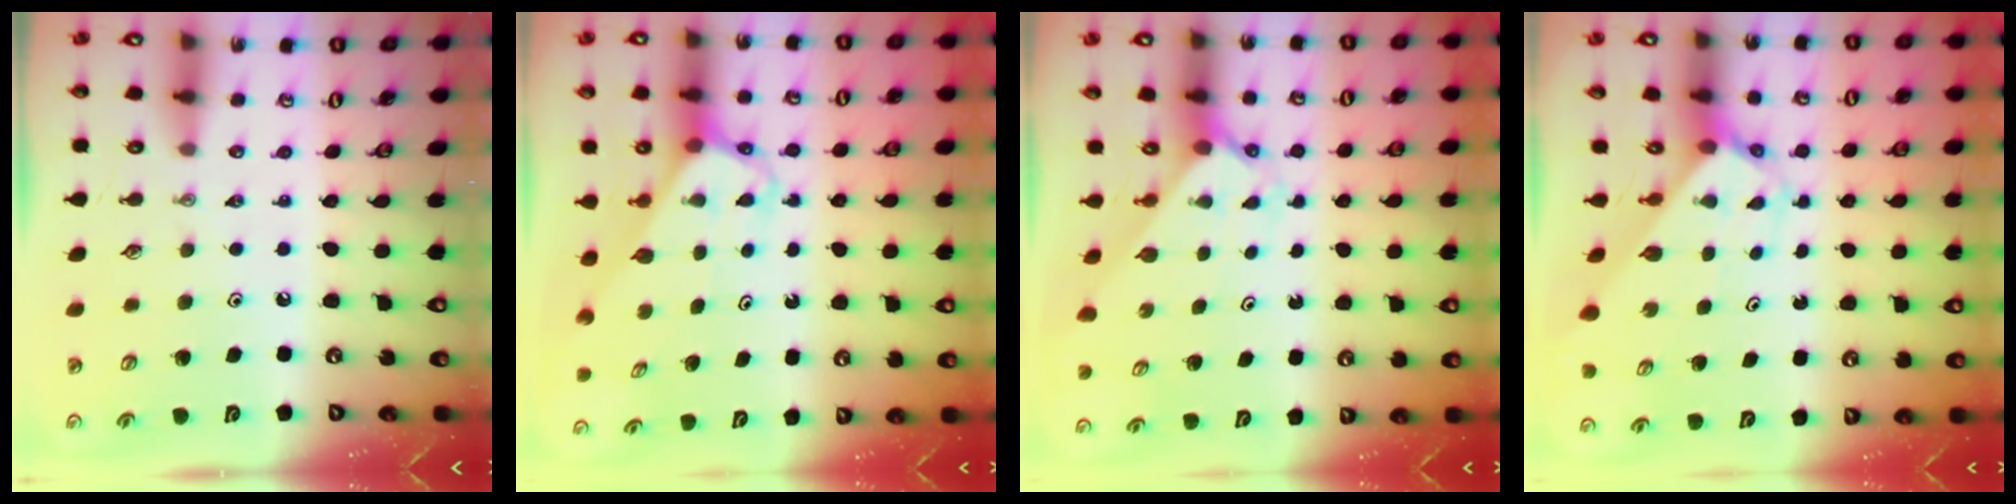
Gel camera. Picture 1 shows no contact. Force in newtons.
{"total": 3.4, "press": 3.4, "slide": 0.2}
{"total": 1.9, "press": 1.9, "slide": 0.1}
{"total": 2.7, "press": 2.7, "slide": 0.2}